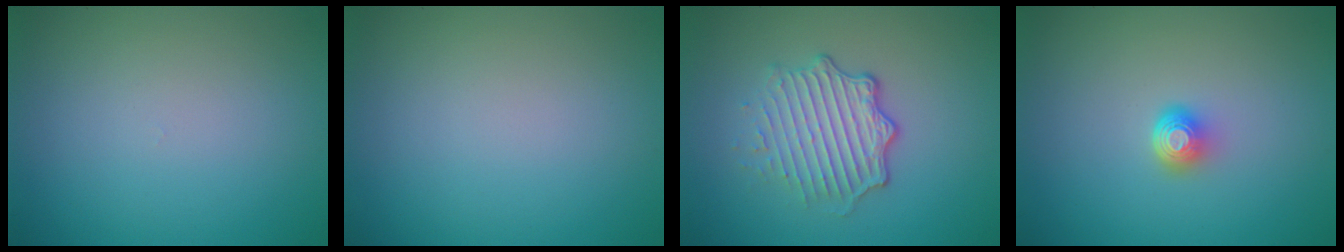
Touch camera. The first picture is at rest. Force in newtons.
{"total": 0.0}
{"total": 4.7, "press": 3.3, "slide": 3.3}
{"total": 2.0, "press": 1.3, "slide": 1.5}